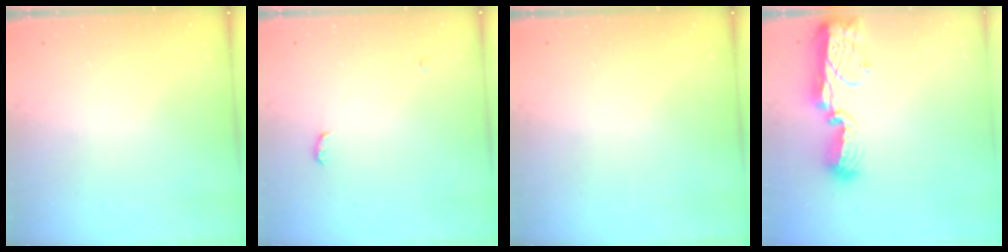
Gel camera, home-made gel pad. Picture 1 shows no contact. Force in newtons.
{"total": 7.6, "press": 4.2, "slide": 6.4}
{"total": 0.0}
{"total": 14.1, "press": 14.1, "slide": 0.7}